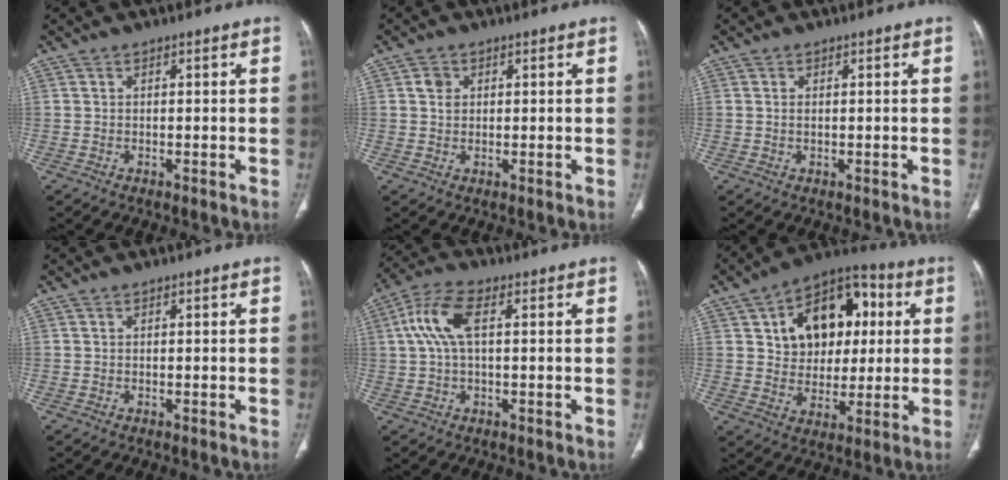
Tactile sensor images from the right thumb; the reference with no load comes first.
{"total": 2.3, "force": [0.7, 1.9, 1.1], "torque": [-0.011, -0.002, 0.012]}
{"total": 0.8, "force": [0.1, 0.4, 0.6], "torque": [-0.018, 0.003, 0.005]}
{"total": 0.0}
{"total": 8.2, "force": [1.6, 3.6, 7.1], "torque": [-0.170, 0.026, 0.028]}
{"total": 17.1, "force": [4.4, 12.1, 11.2], "torque": [-0.119, 0.012, 0.069]}